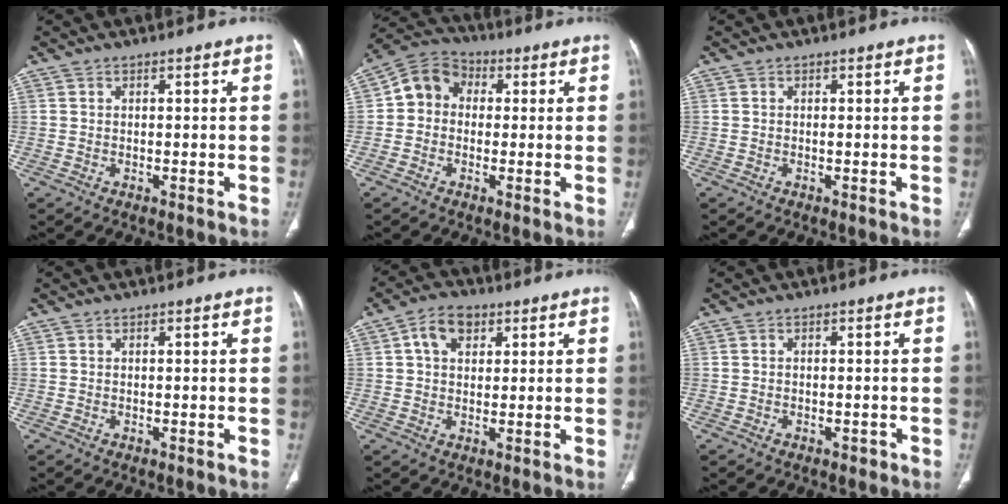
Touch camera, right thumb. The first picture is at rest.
{"total": 7.8, "force": [0.2, 6.9, 3.8], "torque": [-0.049, 0.024, -0.014]}
{"total": 0.0}
{"total": 0.0}
{"total": 6.5, "force": [2.4, 4.4, 4.0], "torque": [-0.054, 0.004, 0.038]}
{"total": 1.0, "force": [-0.6, 0.7, 0.4], "torque": [-0.006, 0.001, -0.009]}